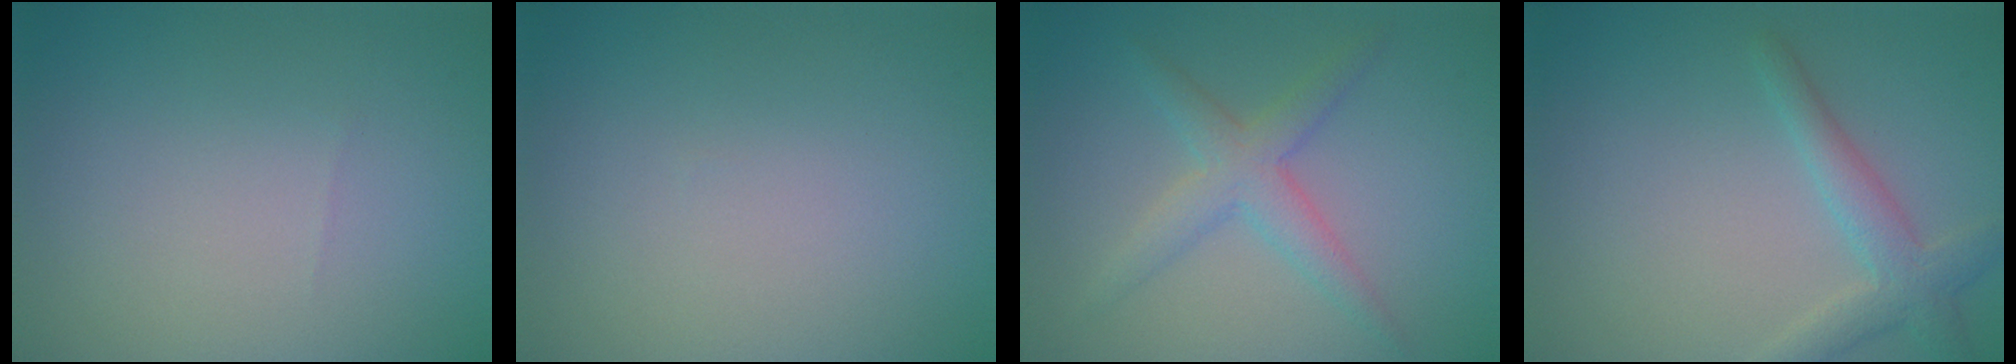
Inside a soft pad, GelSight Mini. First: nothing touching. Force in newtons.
{"total": 0.0}
{"total": 2.3, "press": 2.3, "slide": 0.1}
{"total": 3.0, "press": 3.0, "slide": 0.1}